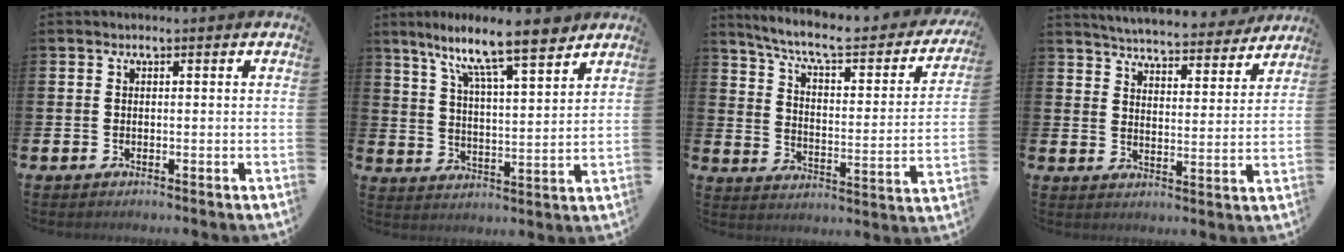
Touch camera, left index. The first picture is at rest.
{"total": 10.5, "force": [8.8, 1.1, 5.8], "torque": [-0.131, -0.052, 0.148]}
{"total": 7.6, "force": [6.4, 1.7, 3.7], "torque": [-0.099, -0.045, 0.102]}
{"total": 5.3, "force": [5.2, 0.5, 0.8], "torque": [-0.036, -0.042, 0.088]}